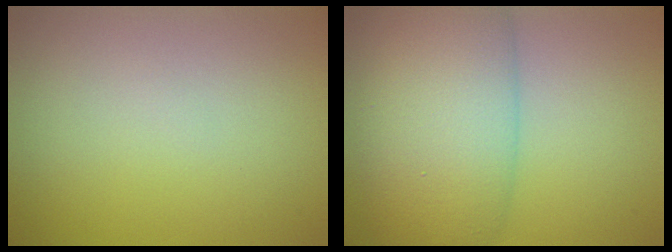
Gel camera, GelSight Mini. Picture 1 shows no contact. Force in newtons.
{"total": 9.9, "press": 9.9, "slide": 0.2}